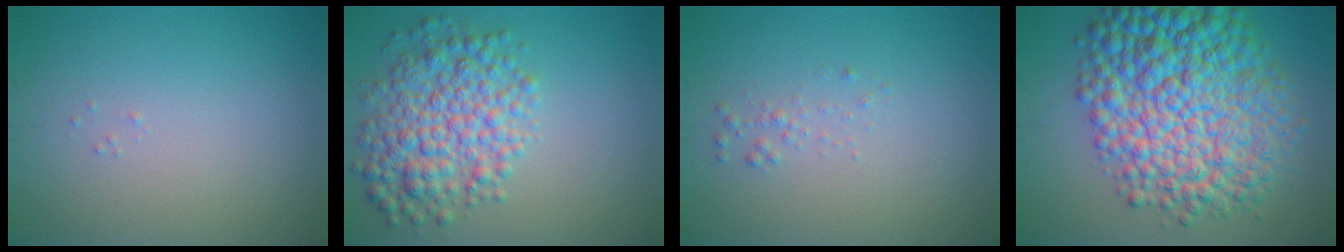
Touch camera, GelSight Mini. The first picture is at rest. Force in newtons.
{"total": 6.2, "press": 6.2, "slide": 0.0}
{"total": 0.8, "press": 0.8, "slide": 0.1}
{"total": 13.2, "press": 13.2, "slide": 0.2}